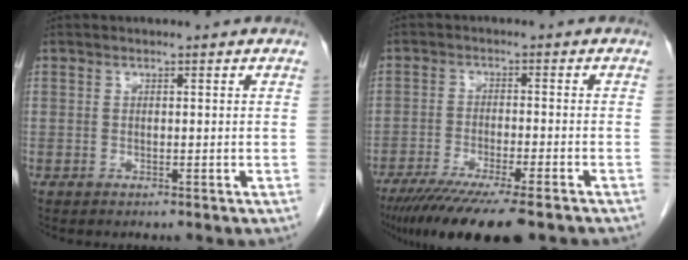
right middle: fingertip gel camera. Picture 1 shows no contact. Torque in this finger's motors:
{"motor_torque": [1.23, -0.91, 0.37, 0.19]}